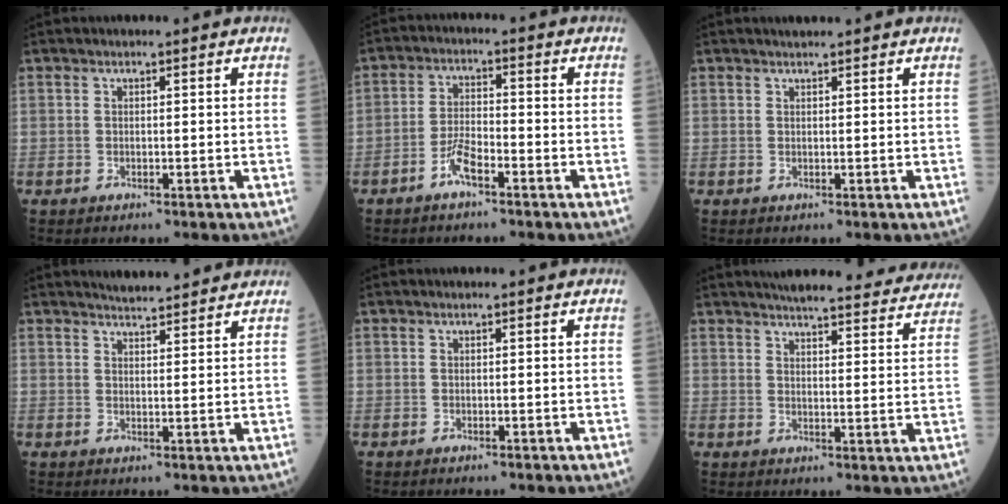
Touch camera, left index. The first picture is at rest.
{"total": 4.3, "force": [-2.9, 0.9, 3.1], "torque": [-0.066, 0.000, -0.057]}
{"total": 1.2, "force": [1.1, 0.0, 0.5], "torque": [-0.008, 0.008, 0.023]}
{"total": 5.4, "force": [5.2, 0.5, 1.5], "torque": [-0.027, 0.016, 0.071]}
{"total": 0.0}
{"total": 23.1, "force": [21.5, 3.3, 7.9], "torque": [-0.104, -0.028, 0.252]}